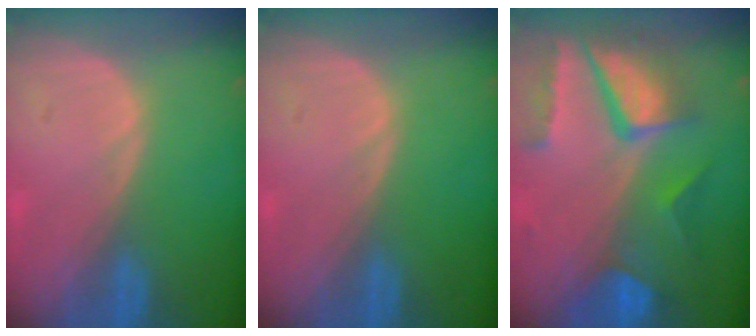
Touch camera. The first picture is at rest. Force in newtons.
{"total": 0.0}
{"total": 10.5, "press": 8.7, "slide": 6.0}